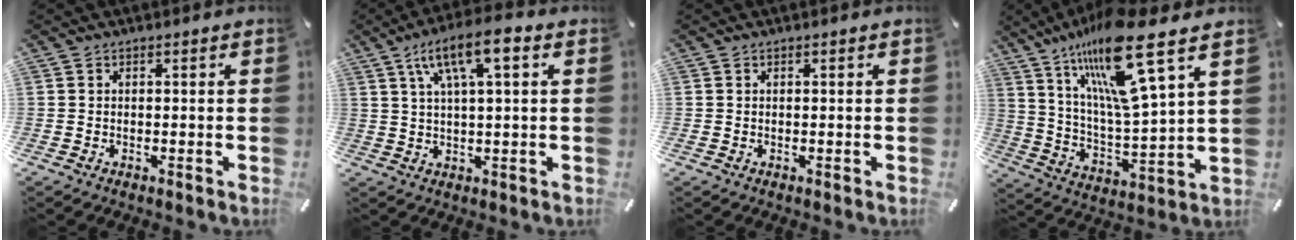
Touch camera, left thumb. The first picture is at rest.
{"total": 10.9, "force": [4.5, 3.2, 9.3], "torque": [-0.164, 0.000, 0.081]}
{"total": 0.0}
{"total": 20.0, "force": [13.9, 3.2, 14.0], "torque": [-0.283, -0.082, 0.221]}